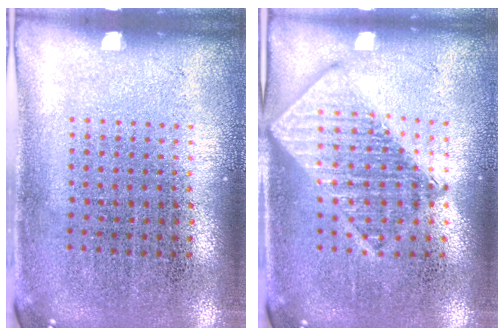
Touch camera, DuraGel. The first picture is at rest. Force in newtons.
{"total": 2.4, "press": 2.4, "slide": 0.3}